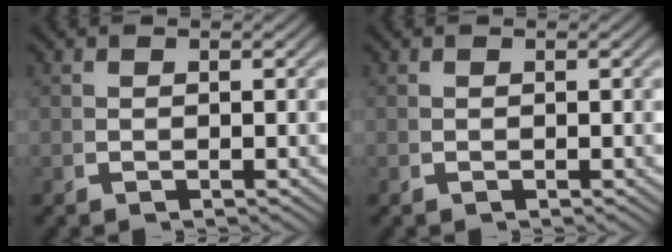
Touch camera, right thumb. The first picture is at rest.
{"total": 0.0}